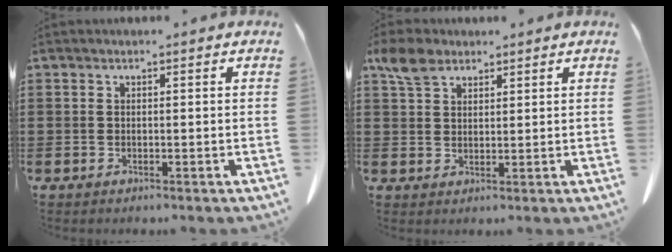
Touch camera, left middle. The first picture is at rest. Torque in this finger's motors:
{"motor_torque": [0.26, 0.52, -0.36, -0.09]}